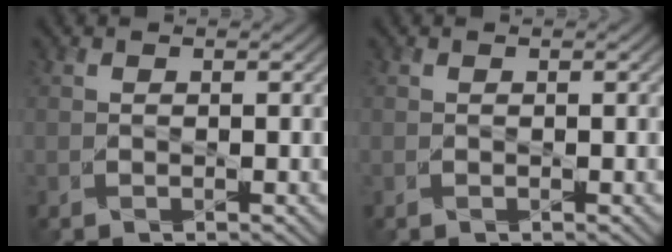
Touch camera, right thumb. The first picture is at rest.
{"total": 0.0}